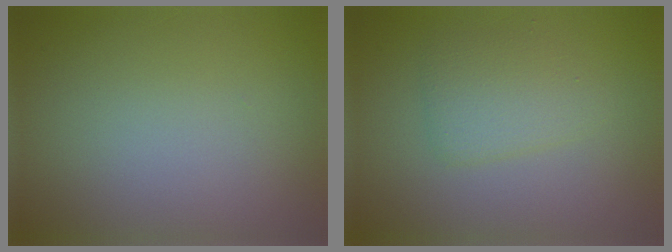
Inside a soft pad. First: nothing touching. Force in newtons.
{"total": 2.5, "press": 2.5, "slide": 0.1}